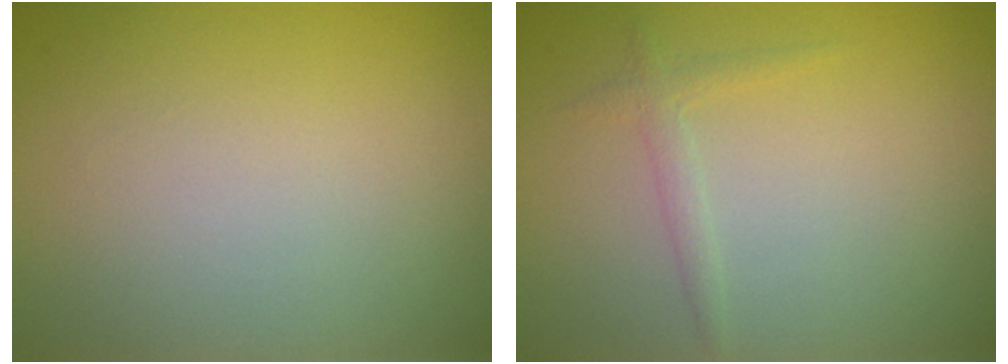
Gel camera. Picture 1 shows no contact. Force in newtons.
{"total": 1.2, "press": 1.2, "slide": 0.1}